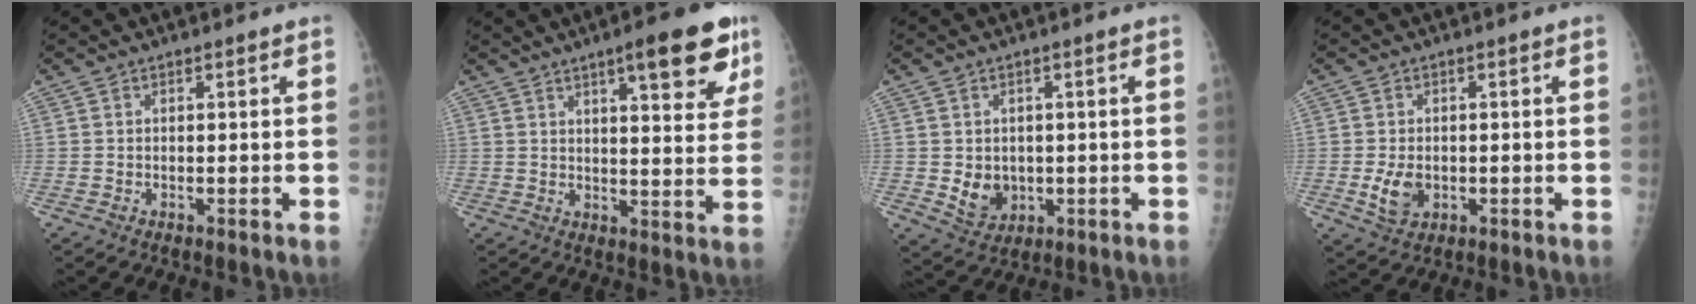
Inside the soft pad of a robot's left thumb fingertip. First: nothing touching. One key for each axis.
{"total": 14.0, "fx": 7.8, "fy": 3.7, "fz": 11.0, "tx": -0.114, "ty": -0.030, "tz": 0.102}
{"total": 5.6, "fx": -0.4, "fy": 4.7, "fz": 3.0, "tx": -0.027, "ty": -0.004, "tz": 0.010}
{"total": 4.9, "fx": -1.0, "fy": 3.4, "fz": 3.3, "tx": -0.055, "ty": -0.004, "tz": -0.012}